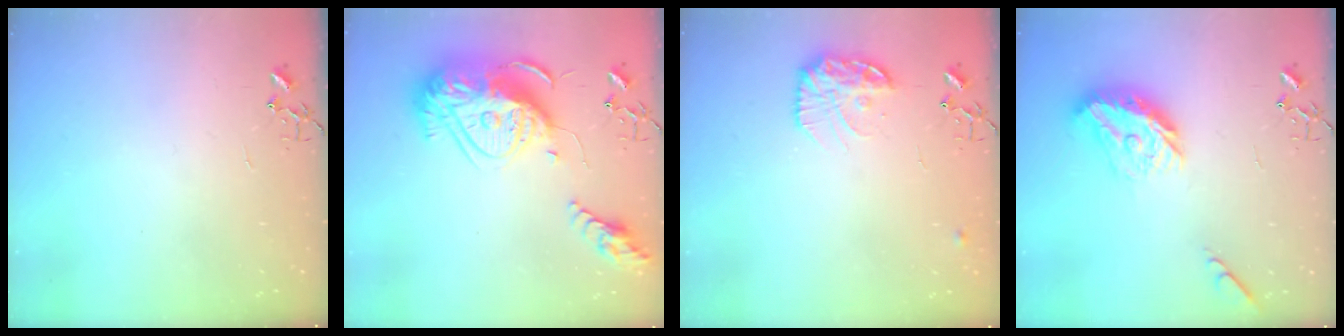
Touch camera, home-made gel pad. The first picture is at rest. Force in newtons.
{"total": 22.8, "press": 22.7, "slide": 2.2}
{"total": 14.3, "press": 14.3, "slide": 0.8}
{"total": 17.8, "press": 17.7, "slide": 0.6}